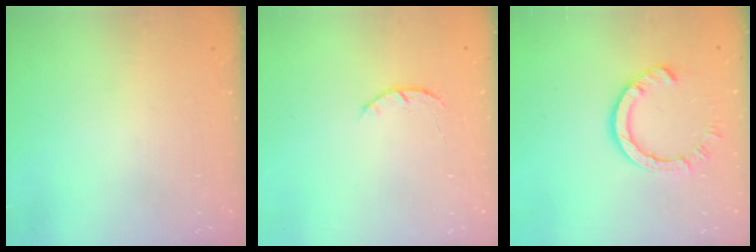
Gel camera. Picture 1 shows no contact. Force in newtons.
{"total": 3.7, "press": 3.7, "slide": 0.6}
{"total": 7.7, "press": 7.7, "slide": 0.6}